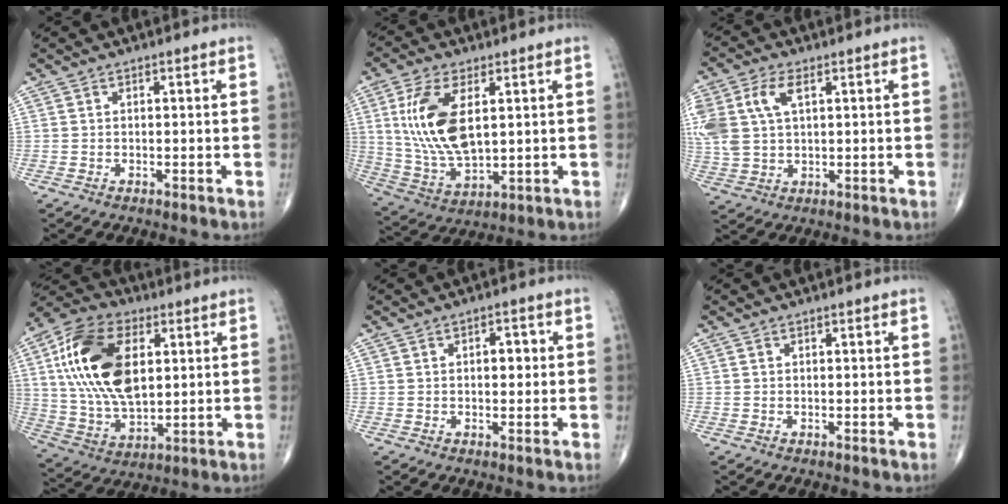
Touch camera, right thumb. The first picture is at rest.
{"total": 14.7, "force": [3.5, 7.2, 12.3], "torque": [-0.247, -0.017, 0.076]}
{"total": 11.5, "force": [3.5, 6.6, 8.8], "torque": [-0.213, 0.009, 0.074]}
{"total": 20.5, "force": [4.8, 11.6, 16.2], "torque": [-0.300, -0.006, 0.084]}
{"total": 3.3, "force": [0.4, 1.9, 2.7], "torque": [-0.025, 0.004, 0.002]}
{"total": 0.0}